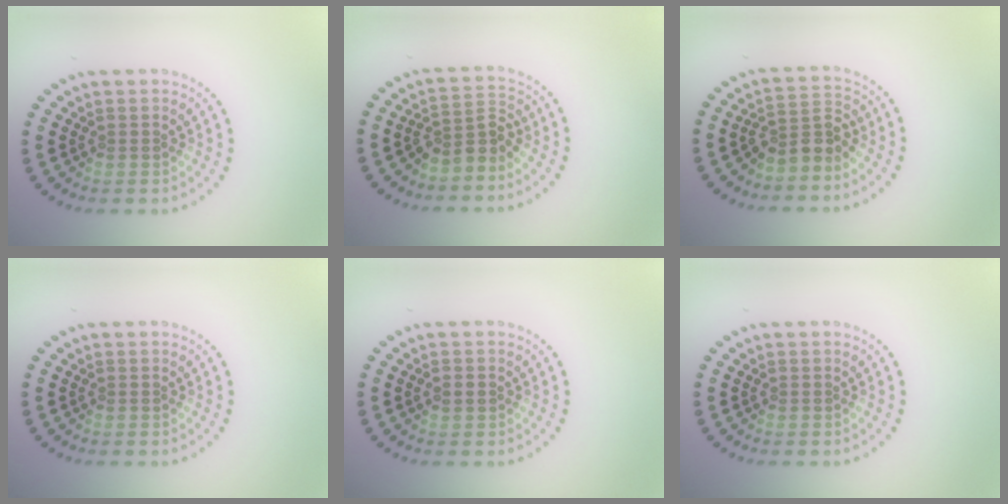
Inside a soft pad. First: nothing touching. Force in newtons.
{"total": 2.6, "press": 1.9, "slide": 1.8}
{"total": 2.8, "press": 2.1, "slide": 1.9}
{"total": 0.0}
{"total": 1.5, "press": 1.5, "slide": 0.1}
{"total": 0.0}